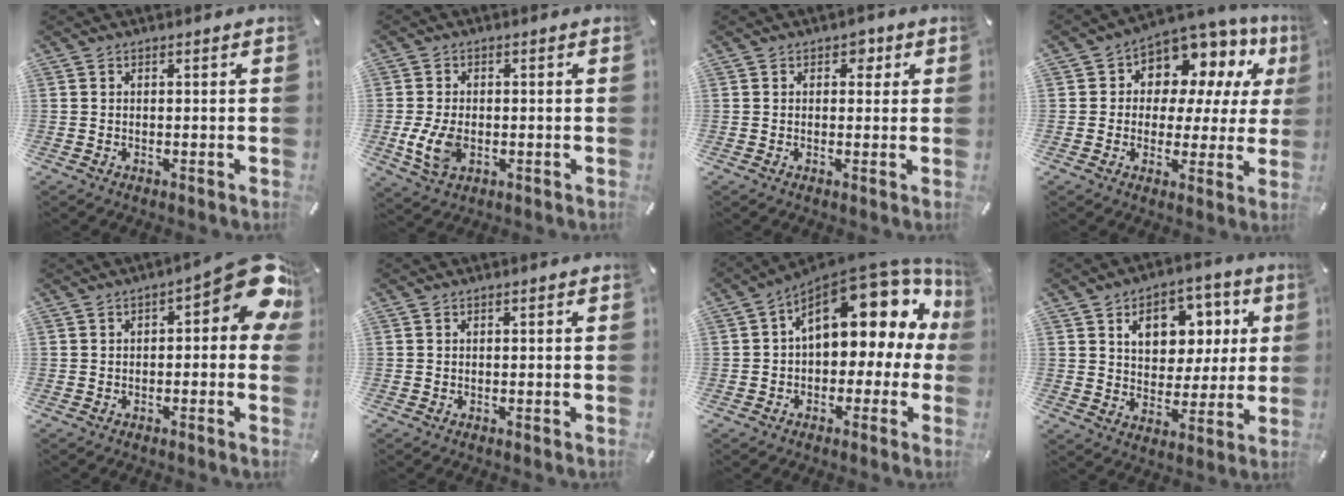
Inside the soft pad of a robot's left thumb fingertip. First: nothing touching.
{"total": 7.3, "force": [-1.3, 4.9, 5.2], "torque": [-0.126, -0.001, -0.025]}
{"total": 2.6, "force": [0.8, 2.0, 1.5], "torque": [0.000, -0.004, 0.004]}
{"total": 8.8, "force": [5.1, 6.5, 3.2], "torque": [-0.061, -0.054, 0.093]}
{"total": 12.4, "force": [4.1, 4.8, 10.7], "torque": [-0.133, -0.036, 0.068]}
{"total": 0.0}
{"total": 16.9, "force": [7.7, 9.3, 11.9], "torque": [-0.157, -0.059, 0.126]}
{"total": 11.7, "force": [4.6, 9.2, 5.6], "torque": [-0.081, -0.016, 0.081]}